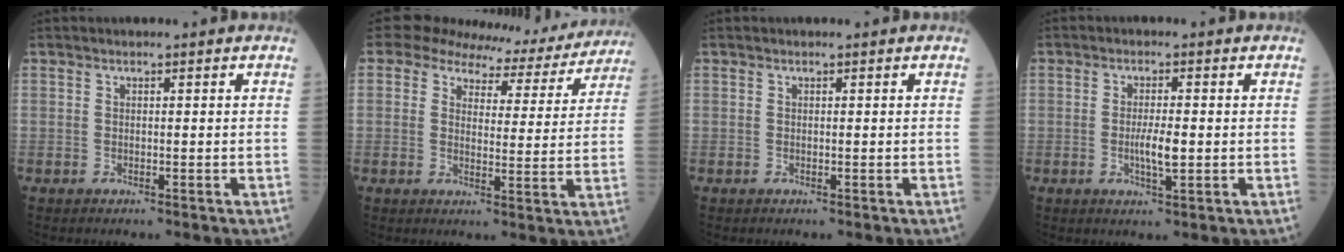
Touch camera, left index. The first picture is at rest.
{"total": 12.3, "force": [11.5, 3.9, 1.4], "torque": [-0.010, -0.012, 0.123]}
{"total": 0.0}
{"total": 3.5, "force": [-0.3, 0.5, 3.4], "torque": [-0.069, -0.005, -0.005]}